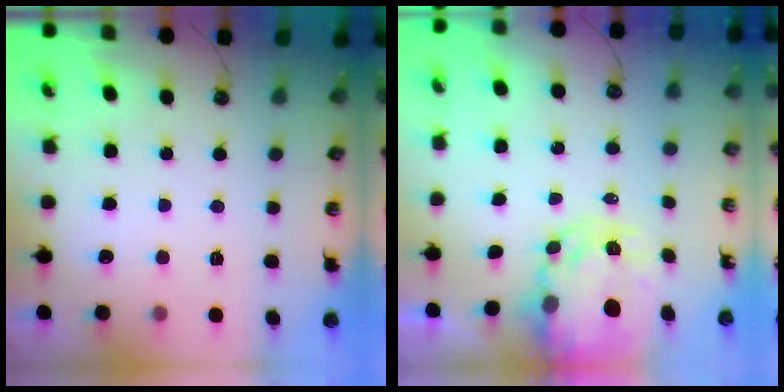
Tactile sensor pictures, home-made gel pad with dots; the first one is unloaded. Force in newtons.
{"total": 6.4, "press": 6.4, "slide": 0.6}